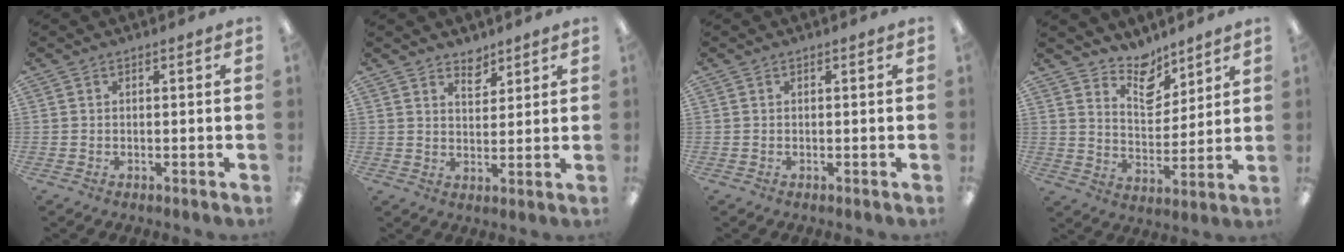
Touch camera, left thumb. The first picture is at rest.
{"total": 4.5, "force": [3.8, 2.2, 1.1], "torque": [0.001, -0.026, 0.065]}
{"total": 0.0}
{"total": 9.2, "force": [7.9, 4.0, 2.3], "torque": [-0.028, -0.059, 0.146]}